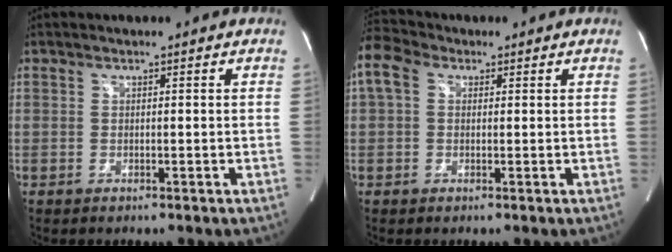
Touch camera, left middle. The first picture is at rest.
{"total": 7.0, "force": [2.5, 5.0, 4.2], "torque": [-0.112, 0.039, 0.047]}